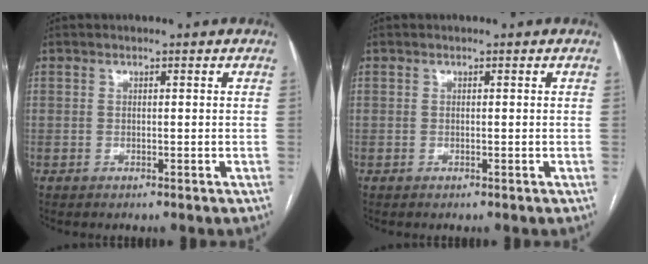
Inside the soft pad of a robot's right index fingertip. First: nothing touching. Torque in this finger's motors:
{"motor_torque": [0.00, 0.00, 0.02, 0.01]}